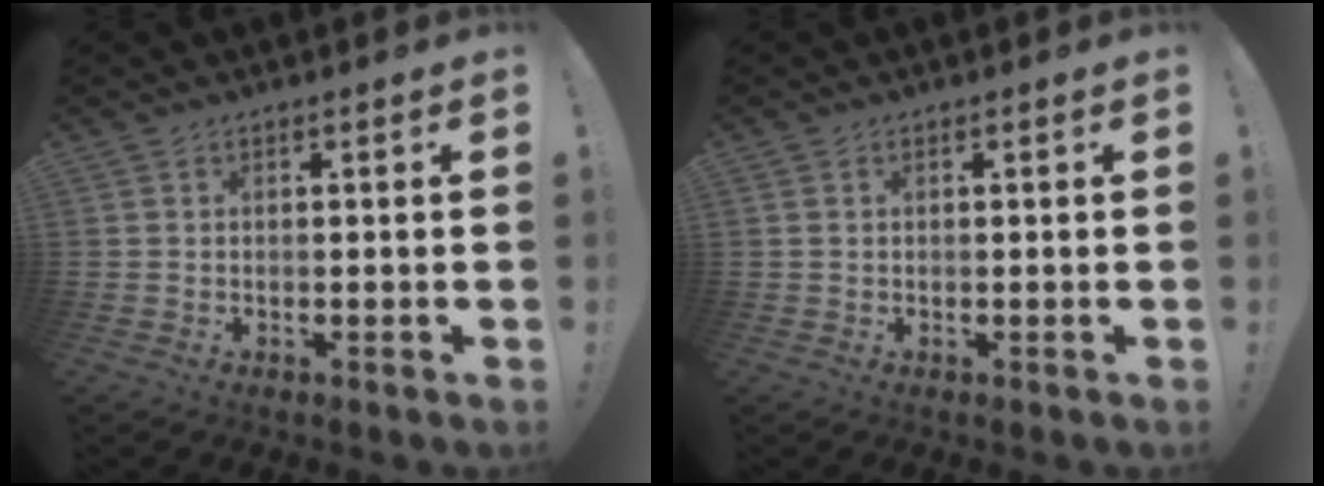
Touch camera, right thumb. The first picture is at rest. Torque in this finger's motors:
{"motor_torque": [-0.01, -0.11, -0.01, 0.19, 0.04]}